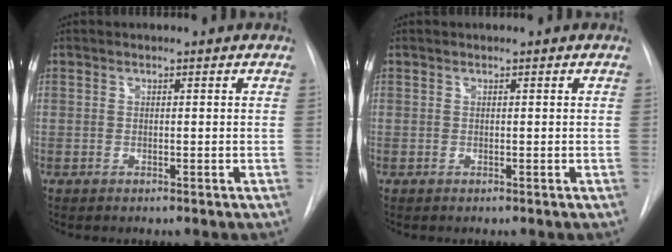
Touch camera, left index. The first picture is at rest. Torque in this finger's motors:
{"motor_torque": [-0.09, 0.09, 0.00, 0.00]}